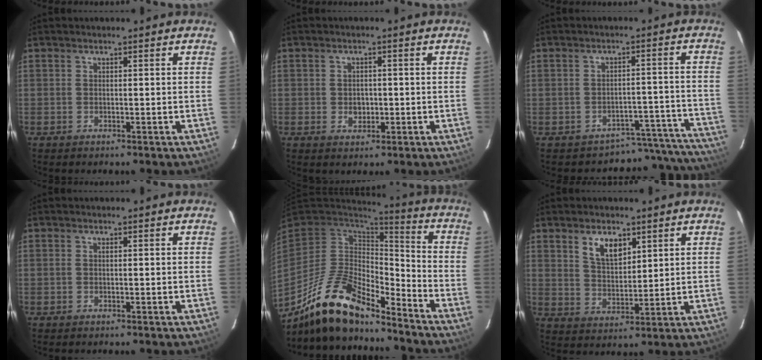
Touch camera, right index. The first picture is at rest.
{"total": 2.7, "force": [-0.4, 2.3, 1.4], "torque": [-0.023, 0.005, -0.002]}
{"total": 13.2, "force": [-12.3, 4.8, -0.2], "torque": [0.036, 0.069, -0.147]}
{"total": 0.0}
{"total": 17.6, "force": [-13.7, 5.7, 9.4], "torque": [-0.198, -0.017, -0.255]}
{"total": 6.7, "force": [3.7, 3.3, 4.4], "torque": [-0.075, 0.004, 0.074]}